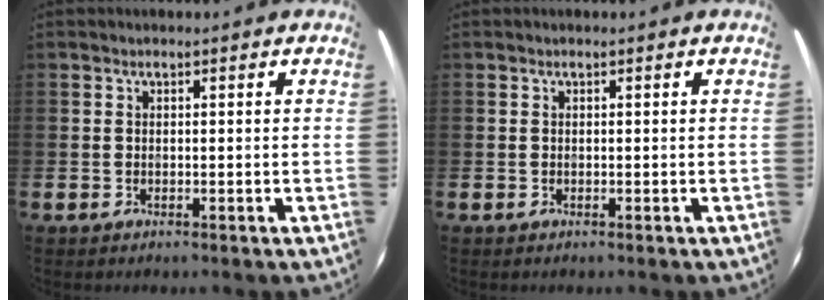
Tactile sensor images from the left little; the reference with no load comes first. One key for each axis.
{"total": 0.0}